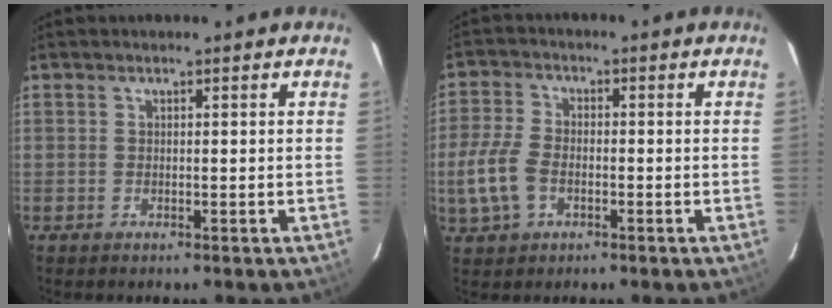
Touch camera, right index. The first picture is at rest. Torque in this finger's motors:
{"motor_torque": [0.84, -0.59, 0.55, 0.07]}